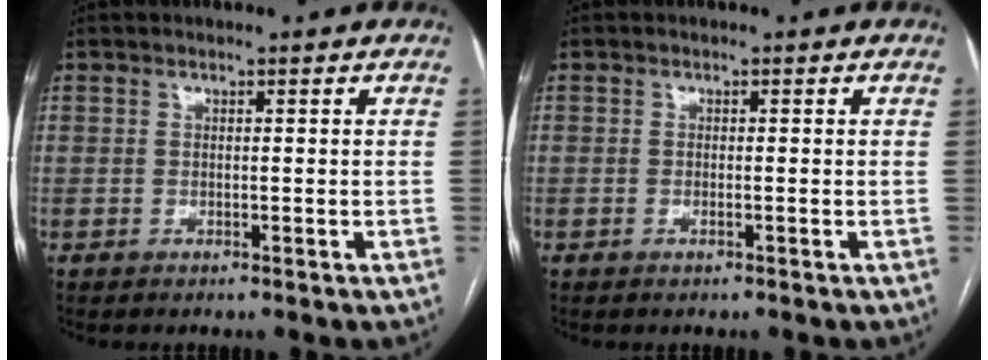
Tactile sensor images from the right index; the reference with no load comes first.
{"total": 0.6, "force": [-0.2, 0.1, 0.6], "torque": [-0.013, -0.001, -0.002]}